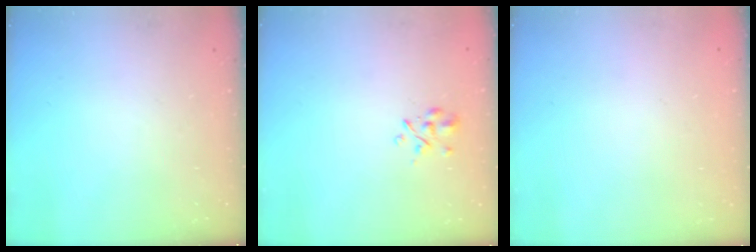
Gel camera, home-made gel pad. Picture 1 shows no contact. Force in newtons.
{"total": 2.7, "press": 2.5, "slide": 1.0}
{"total": 1.8, "press": 1.8, "slide": 0.2}